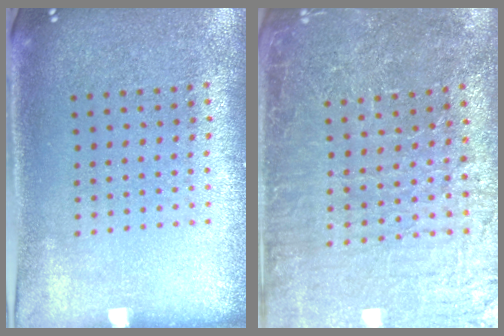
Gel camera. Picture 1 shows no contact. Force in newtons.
{"total": 3.3, "press": 3.3, "slide": 0.3}